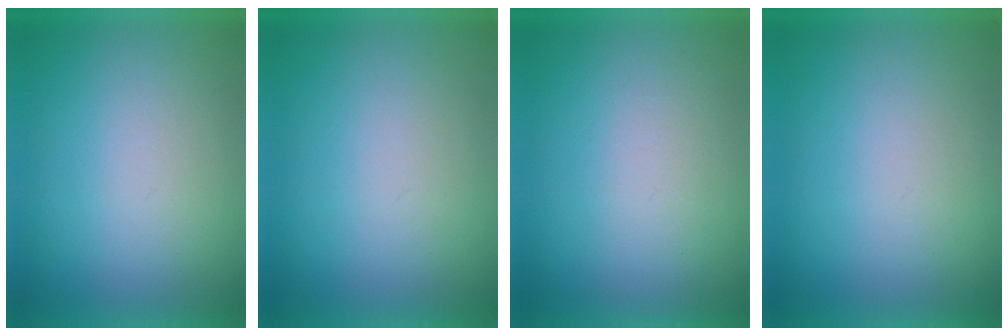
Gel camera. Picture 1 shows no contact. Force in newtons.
{"total": 0.0}
{"total": 1.3}
{"total": 1.1}